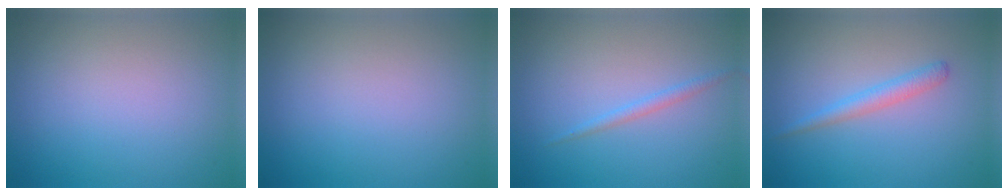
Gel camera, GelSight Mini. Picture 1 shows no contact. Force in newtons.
{"total": 0.0}
{"total": 1.1, "press": 1.1, "slide": 0.0}
{"total": 1.8, "press": 1.8, "slide": 0.0}